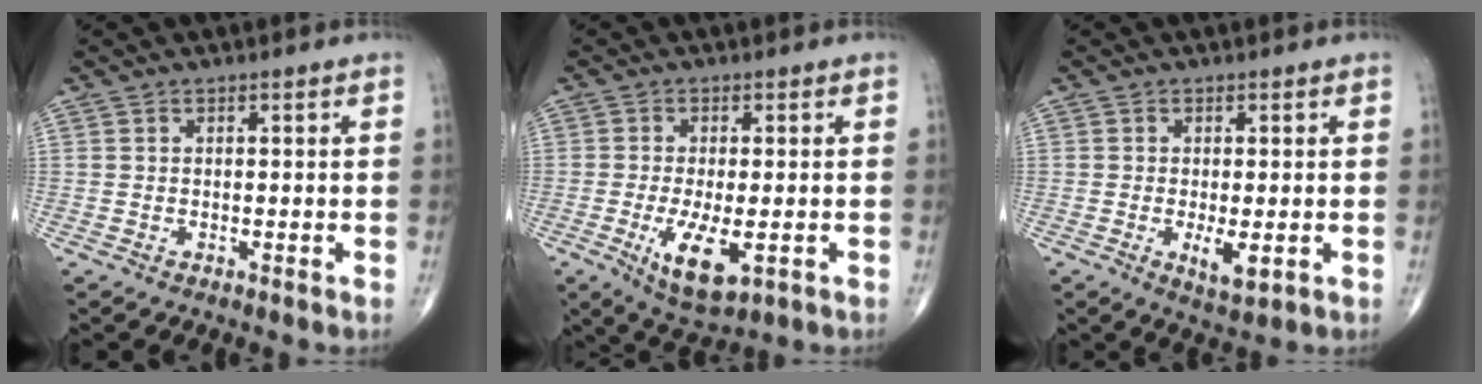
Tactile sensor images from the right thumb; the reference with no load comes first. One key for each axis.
{"total": 8.7, "fx": -2.5, "fy": 3.3, "fz": 7.6, "tx": -0.132, "ty": -0.019, "tz": -0.035}
{"total": 4.6, "fx": -1.0, "fy": 1.6, "fz": 4.1, "tx": -0.068, "ty": -0.011, "tz": -0.014}